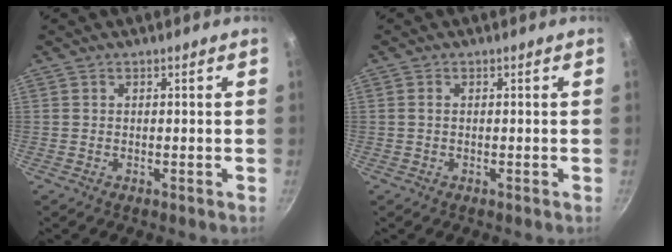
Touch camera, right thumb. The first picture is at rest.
{"total": 0.7, "force": [0.1, 0.4, 0.6], "torque": [-0.013, 0.002, 0.001]}